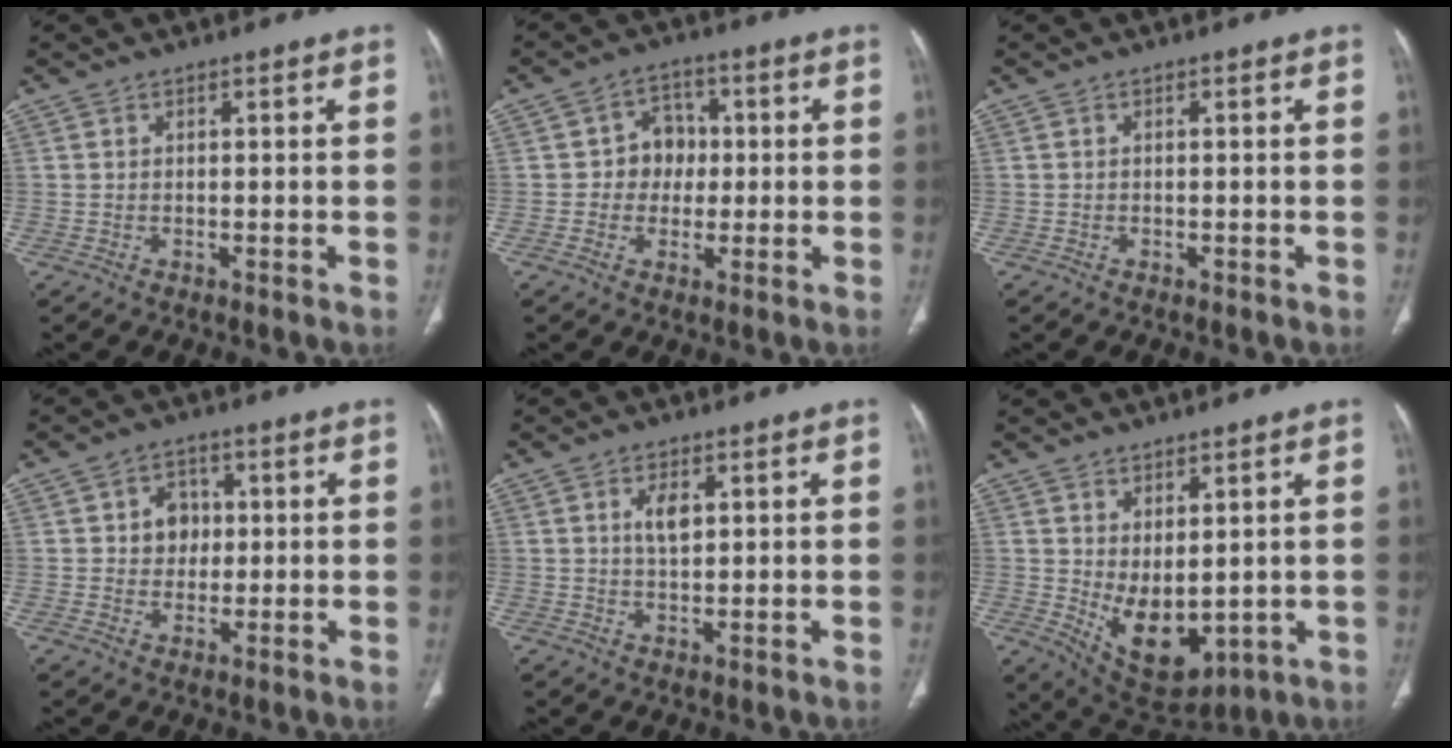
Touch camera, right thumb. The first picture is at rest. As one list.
[{"total": 6.1, "force": [0.0, 5.5, 2.7], "torque": [0.001, 0.014, -0.009]}, {"total": 0.0}, {"total": 5.2, "force": [0.7, 4.5, 2.4], "torque": [-0.004, 0.005, 0.007]}, {"total": 3.6, "force": [1.1, 1.8, 2.9], "torque": [-0.046, -0.004, 0.020]}, {"total": 10.4, "force": [0.1, 5.8, 8.6], "torque": [-0.122, -0.020, 0.033]}]